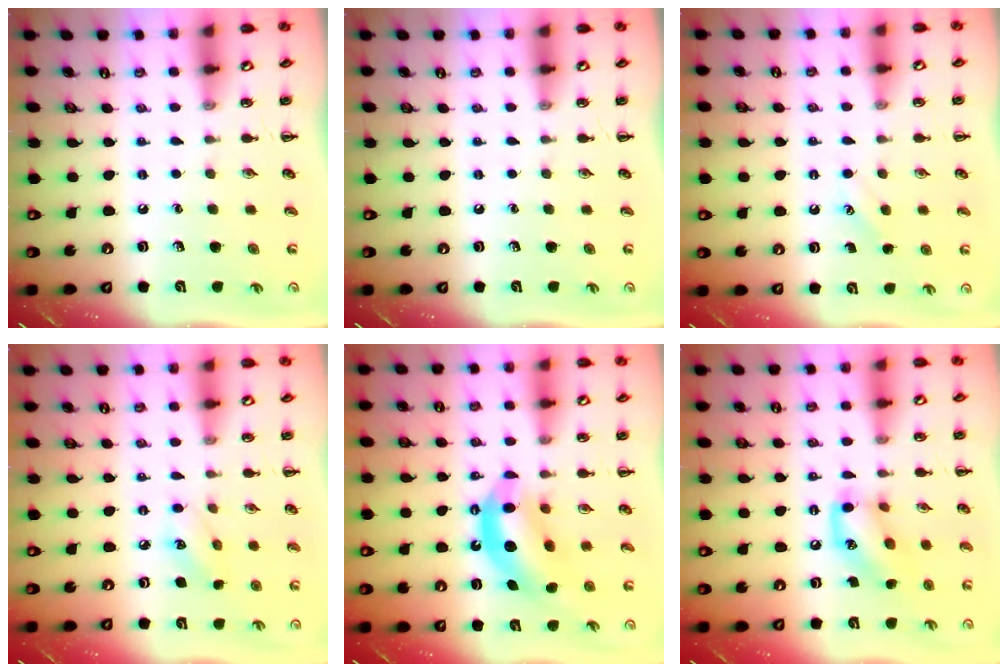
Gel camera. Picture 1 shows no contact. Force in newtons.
{"total": 0.0}
{"total": 2.5, "press": 2.5, "slide": 0.6}
{"total": 5.5, "press": 5.4, "slide": 1.2}
{"total": 12.6, "press": 12.2, "slide": 3.2}
{"total": 12.0, "press": 12.0, "slide": 0.7}